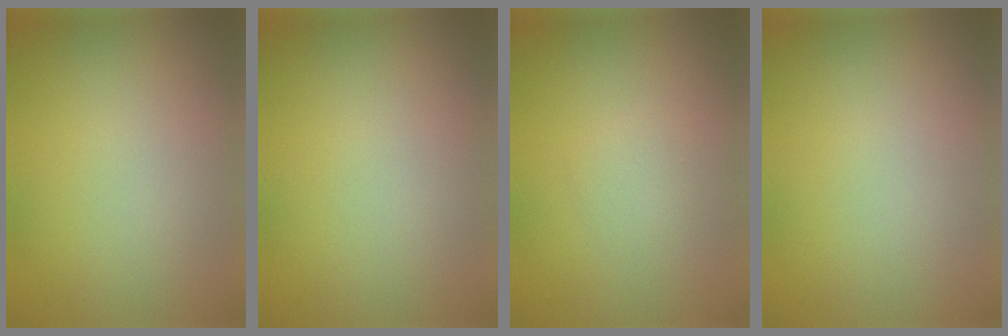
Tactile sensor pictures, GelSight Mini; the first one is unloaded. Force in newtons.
{"total": 0.0}
{"total": 1.0, "press": 1.0, "slide": 0.0}
{"total": 0.0}